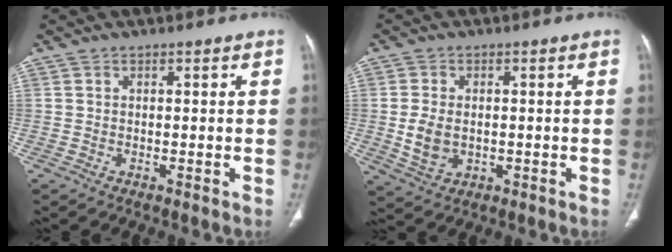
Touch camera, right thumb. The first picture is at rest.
{"total": 6.2, "force": [-0.4, 4.3, 4.4], "torque": [-0.081, -0.003, 0.001]}